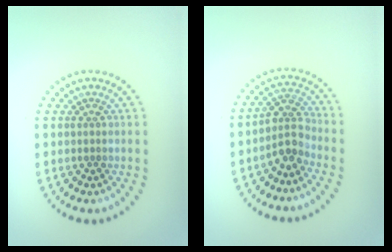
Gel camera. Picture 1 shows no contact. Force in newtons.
{"total": 2.9, "press": 2.3, "slide": 1.8}